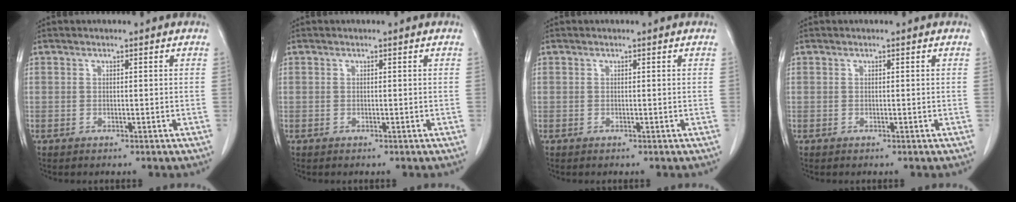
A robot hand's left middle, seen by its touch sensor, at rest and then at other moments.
{"total": 0.0}
{"total": 0.0}
{"total": 0.0}